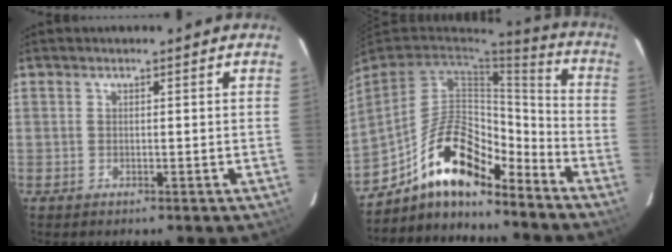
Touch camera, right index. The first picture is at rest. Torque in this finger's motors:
{"motor_torque": [1.09, -1.04, 0.72, 0.18]}